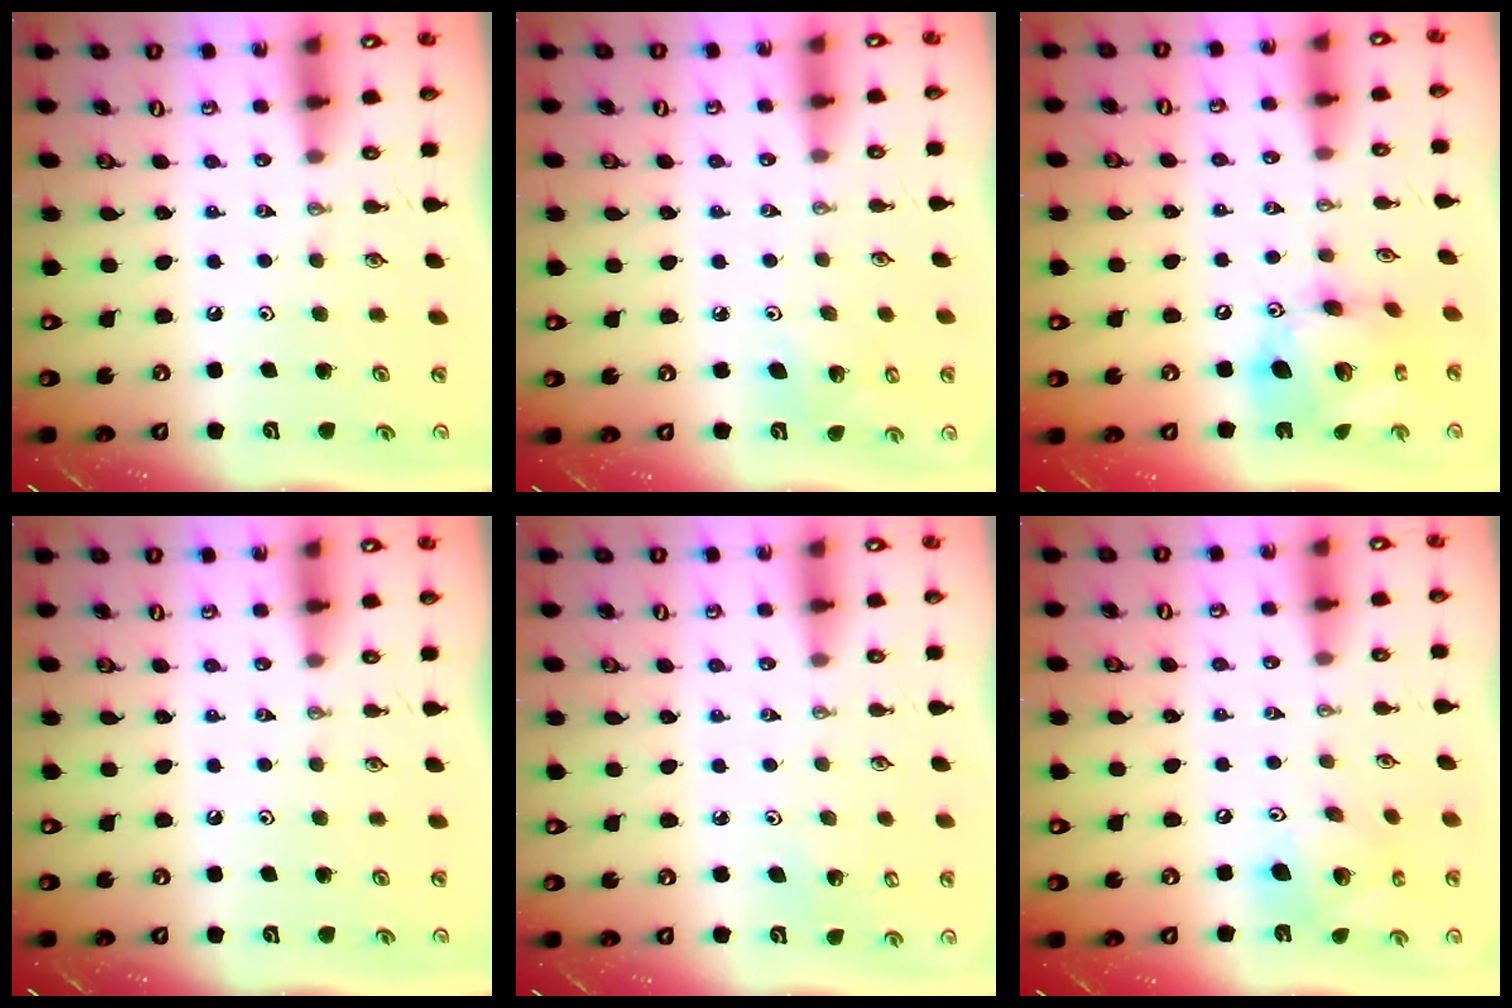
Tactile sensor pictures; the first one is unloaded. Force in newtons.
{"total": 4.7, "press": 4.5, "slide": 1.6}
{"total": 18.4, "press": 18.3, "slide": 2.0}
{"total": 0.0}
{"total": 2.9, "press": 2.9, "slide": 0.2}
{"total": 13.6, "press": 13.5, "slide": 1.4}